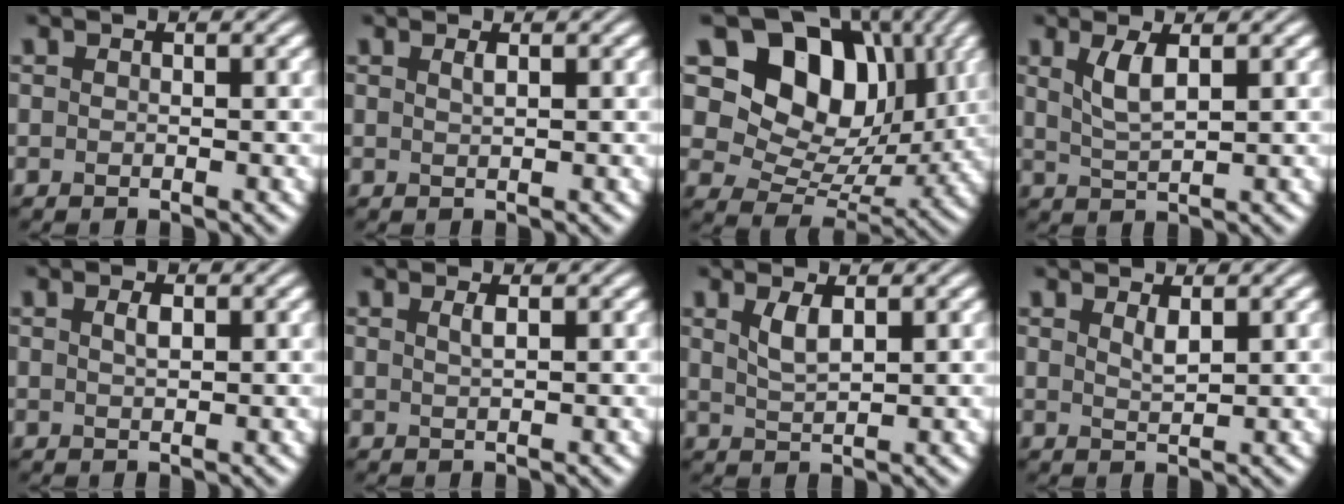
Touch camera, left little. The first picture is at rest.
{"total": 0.8, "force": [0.4, 0.2, 0.6], "torque": [-0.008, 0.001, 0.007]}
{"total": 12.1, "force": [4.6, 8.6, 7.1], "torque": [-0.113, 0.000, 0.074]}
{"total": 2.8, "force": [1.1, 0.8, 2.4], "torque": [-0.052, -0.003, 0.025]}
{"total": 1.1, "force": [0.4, 0.4, 0.9], "torque": [-0.020, 0.002, 0.009]}
{"total": 1.1, "force": [0.4, 0.4, 1.0], "torque": [-0.013, 0.003, 0.006]}
{"total": 2.1, "force": [1.1, 0.7, 1.7], "torque": [-0.037, -0.002, 0.024]}
{"total": 1.3, "force": [0.8, 0.3, 0.9], "torque": [-0.020, -0.002, 0.016]}